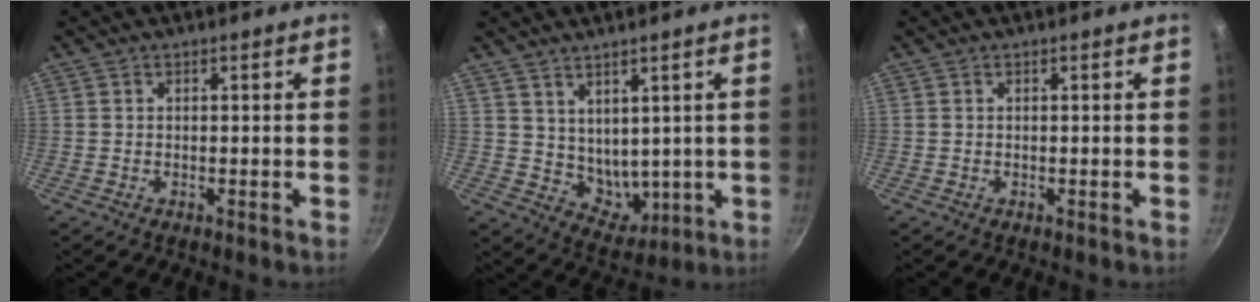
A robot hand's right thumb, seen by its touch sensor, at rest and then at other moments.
{"total": 6.8, "force": [3.4, 4.8, 3.4], "torque": [-0.038, -0.023, 0.080]}
{"total": 0.0}